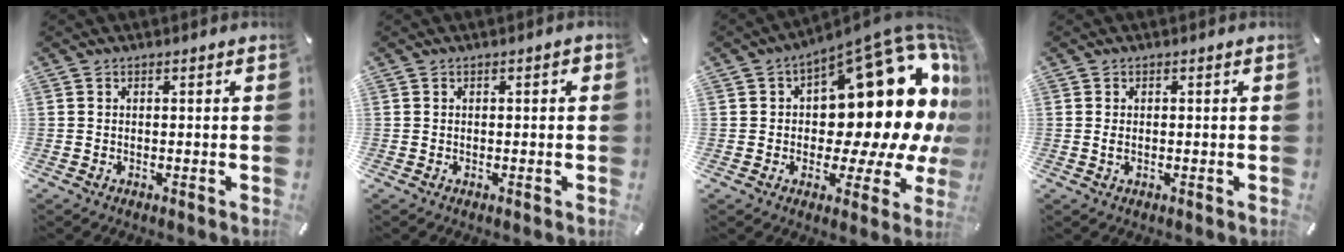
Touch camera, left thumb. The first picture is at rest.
{"total": 0.9, "force": [0.0, 0.3, 0.9], "torque": [-0.015, 0.004, -0.002]}
{"total": 23.1, "force": [7.2, 12.1, 18.4], "torque": [-0.213, -0.082, 0.129]}
{"total": 1.3, "force": [0.0, 0.5, 1.2], "torque": [-0.023, 0.002, -0.001]}